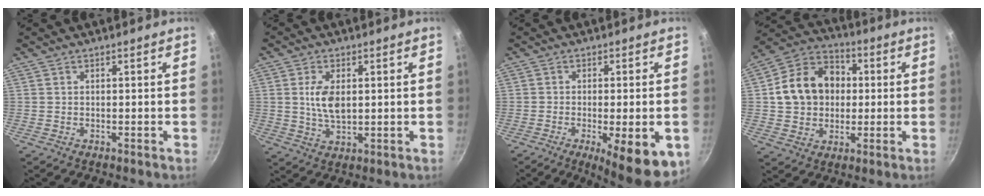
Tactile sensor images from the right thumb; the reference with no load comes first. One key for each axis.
{"total": 6.5, "fx": 1.0, "fy": 3.5, "fz": 5.4, "tx": -0.099, "ty": -0.009, "tz": 0.021}
{"total": 12.4, "fx": -4.2, "fy": 3.4, "fz": 11.2, "tx": -0.140, "ty": 0.002, "tz": -0.053}
{"total": 15.0, "fx": 1.4, "fy": 12.2, "fz": 8.6, "tx": -0.120, "ty": 0.027, "tz": 0.013}